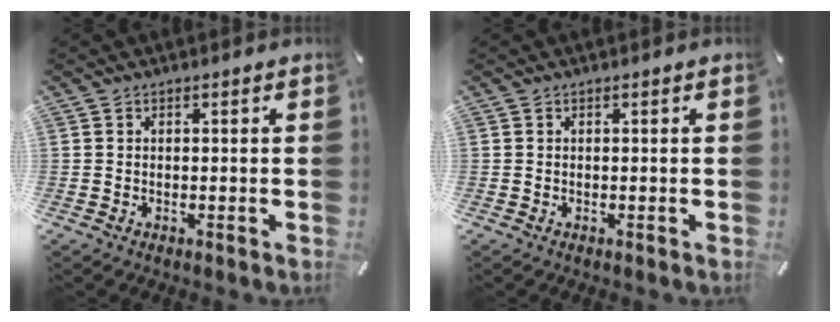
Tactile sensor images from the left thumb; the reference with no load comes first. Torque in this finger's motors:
{"motor_torque": [0.00, 0.00, 0.00, 0.00, 0.00]}